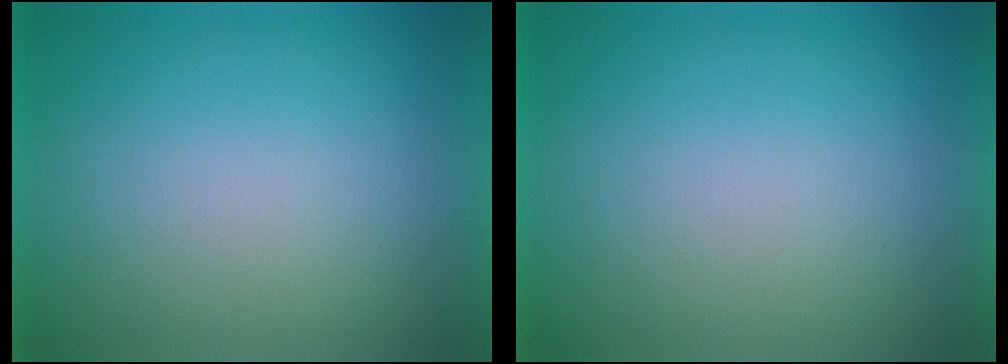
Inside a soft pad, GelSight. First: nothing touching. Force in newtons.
{"total": 0.0}